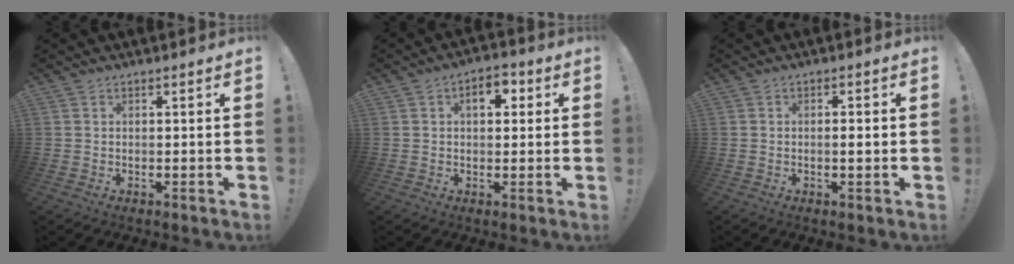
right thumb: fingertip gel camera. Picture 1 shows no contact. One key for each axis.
{"total": 6.1, "fx": 1.6, "fy": 3.6, "fz": 4.6, "tx": -0.051, "ty": 0.002, "tz": 0.020}
{"total": 2.0, "fx": -0.3, "fy": 0.2, "fz": 1.9, "tx": -0.018, "ty": -0.006, "tz": -0.011}